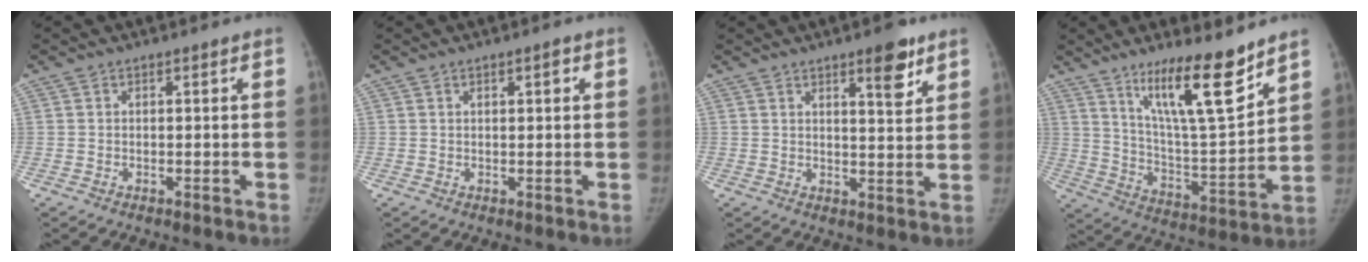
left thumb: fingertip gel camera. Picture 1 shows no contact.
{"total": 1.6, "force": [0.7, 0.5, 1.4], "torque": [-0.018, 0.000, 0.010]}
{"total": 6.7, "force": [4.1, 1.9, 4.9], "torque": [-0.055, -0.026, 0.056]}
{"total": 17.1, "force": [11.5, 3.2, 12.2], "torque": [-0.179, -0.083, 0.205]}